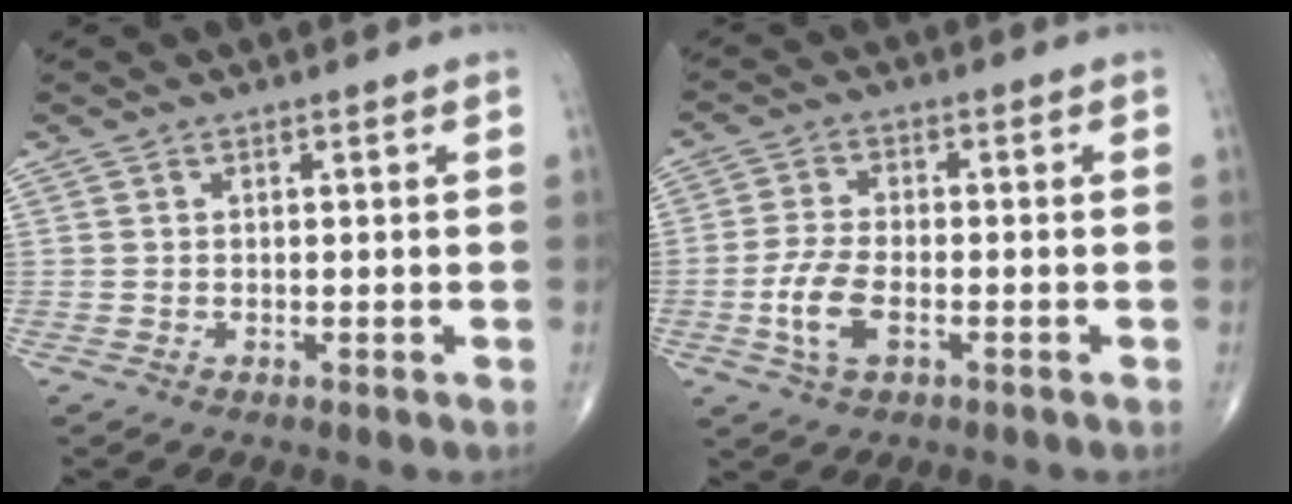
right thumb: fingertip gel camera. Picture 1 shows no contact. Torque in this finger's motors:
{"motor_torque": [-0.29, 0.69, 0.28, 0.21, 0.23]}